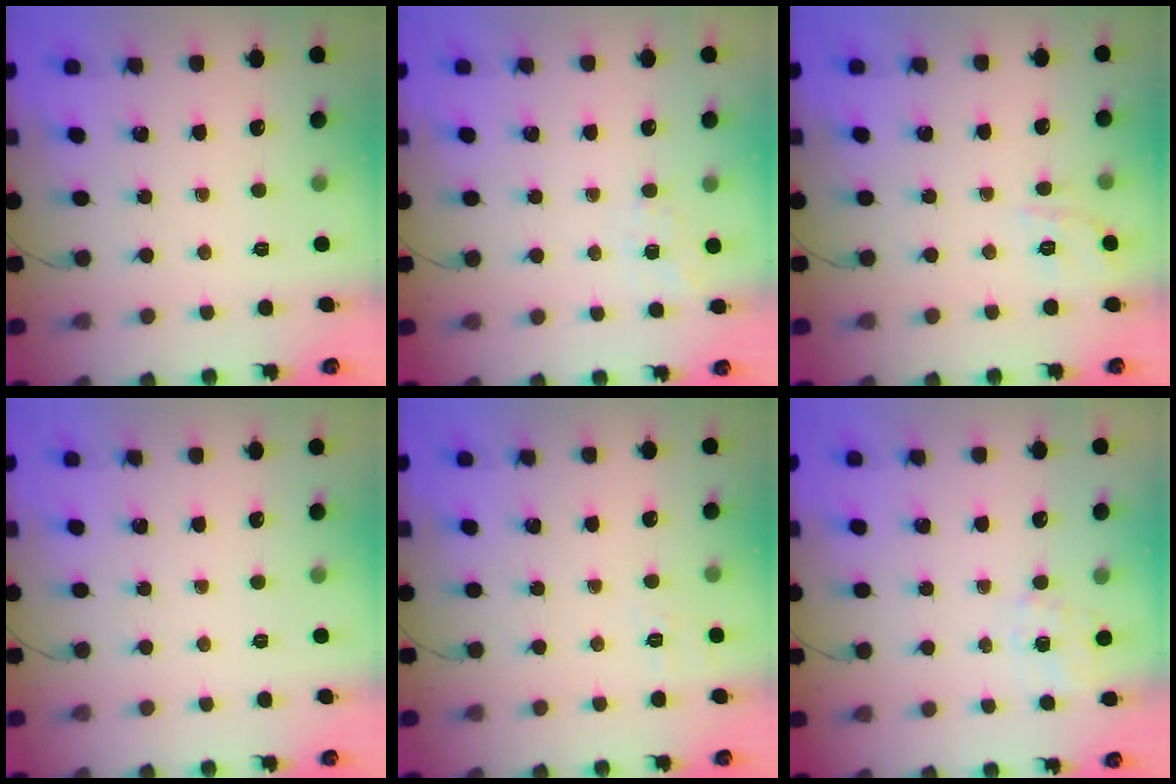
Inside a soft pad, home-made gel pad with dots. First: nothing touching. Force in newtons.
{"total": 3.3, "press": 2.6, "slide": 1.9}
{"total": 9.7, "press": 9.6, "slide": 1.6}
{"total": 2.5, "press": 2.4, "slide": 0.5}
{"total": 6.7, "press": 6.4, "slide": 2.0}
{"total": 4.1, "press": 3.9, "slide": 1.3}